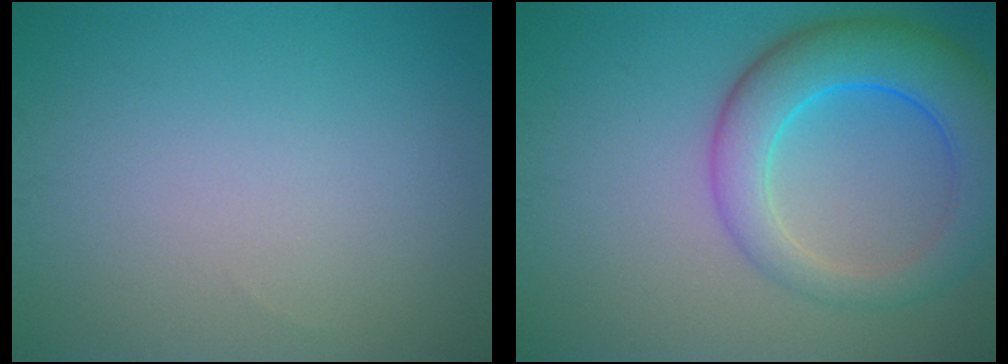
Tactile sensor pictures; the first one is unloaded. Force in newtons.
{"total": 7.3, "press": 7.3, "slide": 0.3}